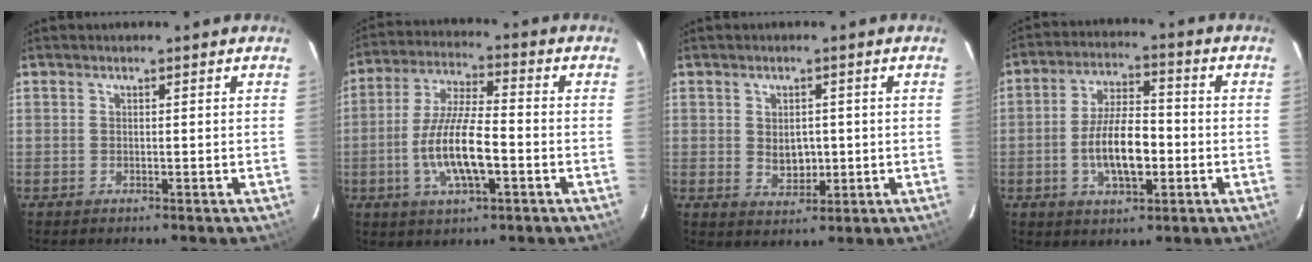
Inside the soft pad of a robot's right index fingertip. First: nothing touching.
{"total": 12.2, "force": [-3.4, 3.4, 11.2], "torque": [-0.226, -0.001, -0.063]}
{"total": 4.4, "force": [0.0, 3.3, 3.0], "torque": [-0.048, 0.000, 0.008]}
{"total": 10.6, "force": [-2.5, 4.5, 9.3], "torque": [-0.178, 0.006, -0.040]}